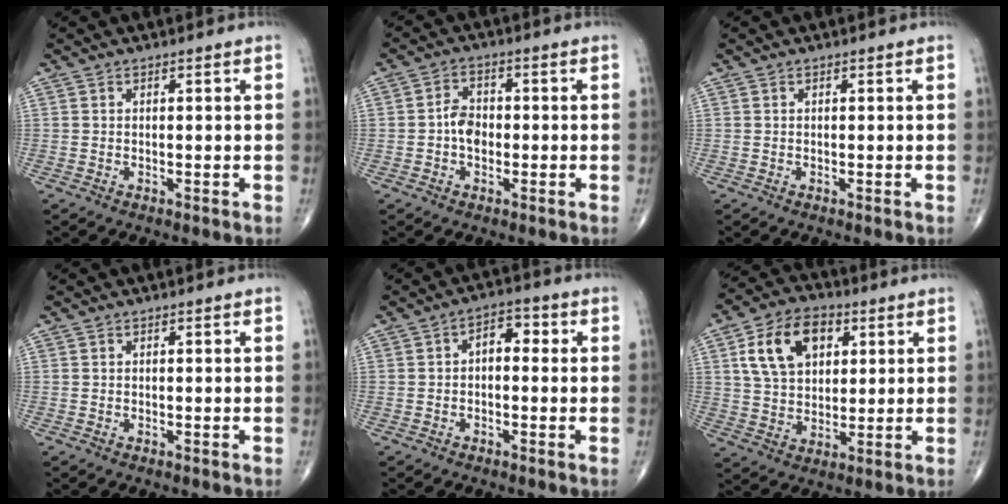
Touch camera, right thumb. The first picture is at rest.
{"total": 4.3, "force": [-0.7, 3.1, 2.9], "torque": [-0.040, 0.015, -0.020]}
{"total": 0.0}
{"total": 0.0}
{"total": 4.7, "force": [0.4, 2.8, 3.8], "torque": [-0.037, 0.017, -0.005]}
{"total": 13.4, "force": [4.8, 8.8, 9.0], "torque": [-0.134, -0.001, 0.085]}